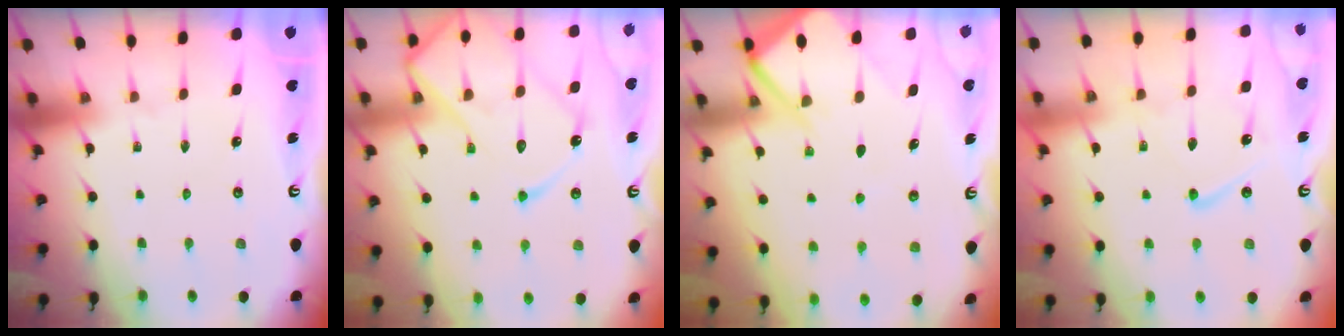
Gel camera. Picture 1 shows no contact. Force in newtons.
{"total": 16.7, "press": 16.6, "slide": 1.7}
{"total": 9.0, "press": 9.0, "slide": 0.9}
{"total": 11.2, "press": 11.1, "slide": 1.0}